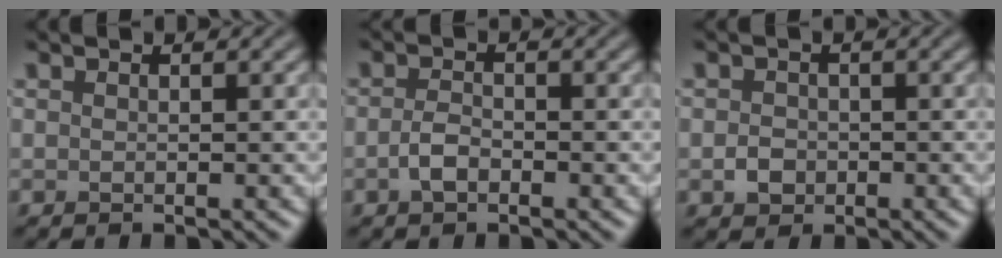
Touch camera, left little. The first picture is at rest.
{"total": 1.8, "force": [-0.8, 1.0, 1.3], "torque": [-0.028, 0.001, -0.020]}
{"total": 1.6, "force": [-0.5, 1.4, 0.7], "torque": [-0.007, -0.001, -0.013]}